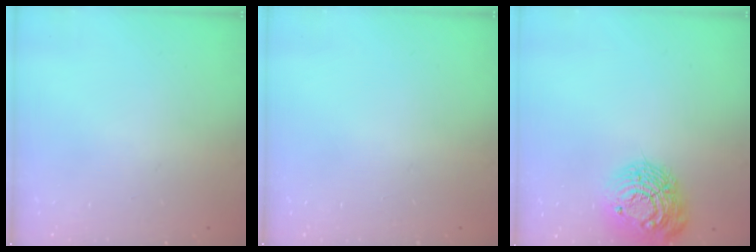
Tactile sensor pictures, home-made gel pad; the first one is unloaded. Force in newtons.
{"total": 0.0}
{"total": 14.9, "press": 14.8, "slide": 1.2}